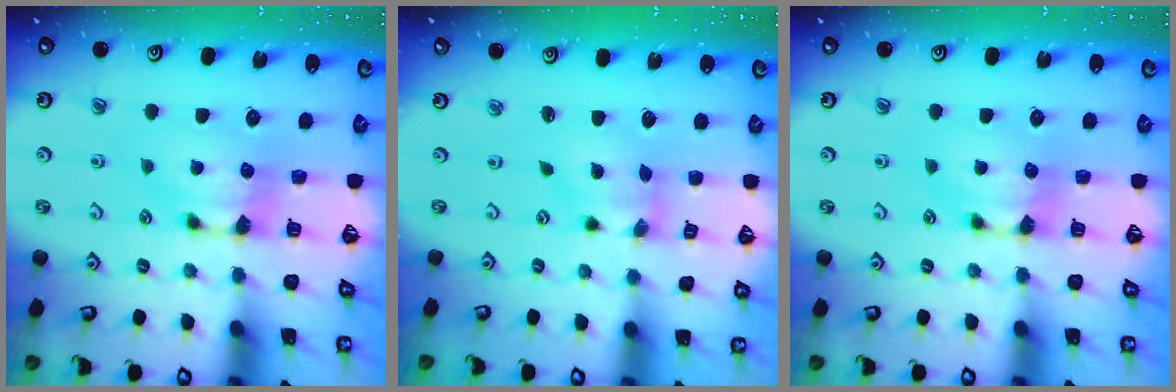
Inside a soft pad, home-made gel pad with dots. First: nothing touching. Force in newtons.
{"total": 2.5, "press": 2.1, "slide": 1.5}
{"total": 0.0}